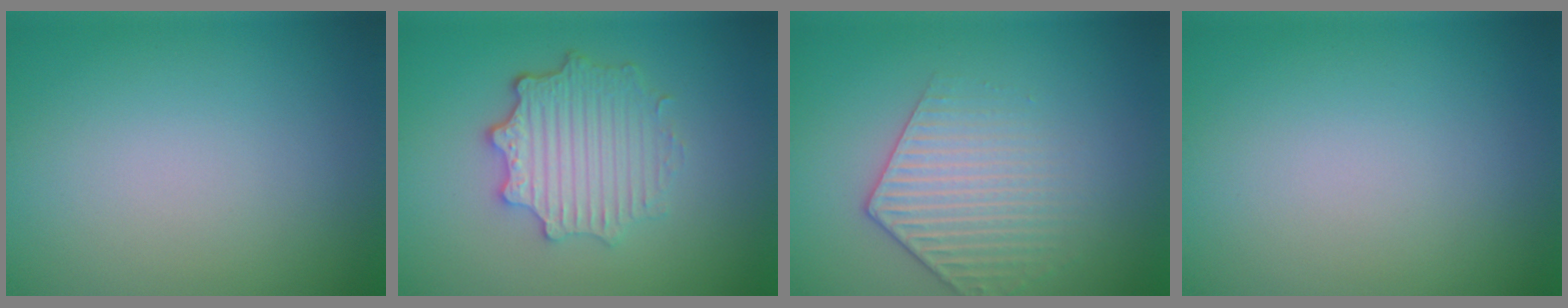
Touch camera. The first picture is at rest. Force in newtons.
{"total": 4.7, "press": 3.7, "slide": 2.9}
{"total": 3.2, "press": 2.9, "slide": 1.2}
{"total": 0.0}